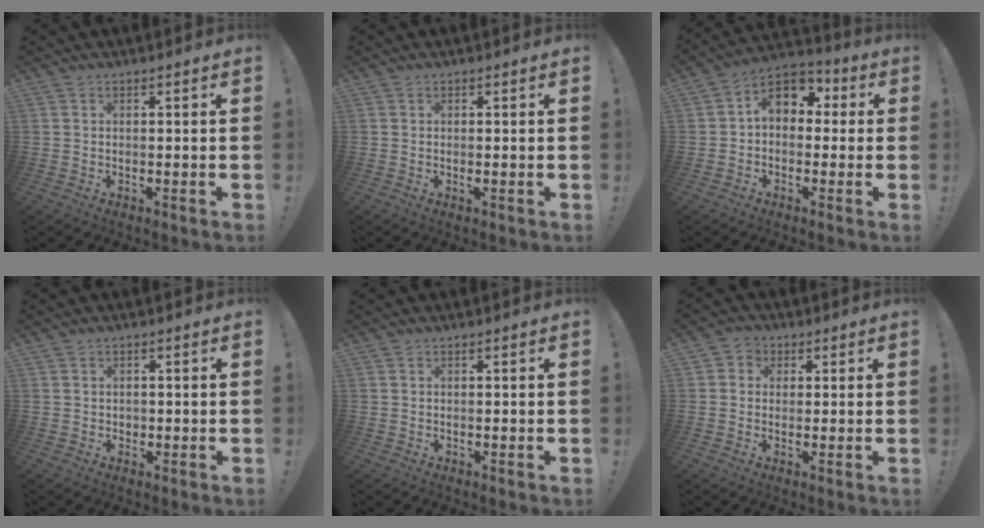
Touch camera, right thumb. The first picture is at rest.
{"total": 0.6, "force": [0.2, 0.0, 0.6], "torque": [-0.003, -0.004, 0.002]}
{"total": 8.5, "force": [1.3, 6.4, 5.4], "torque": [-0.085, 0.010, 0.031]}
{"total": 1.1, "force": [-0.2, 1.1, 0.3], "torque": [0.000, 0.001, -0.004]}
{"total": 0.0}
{"total": 3.3, "force": [0.2, 3.2, 1.0], "torque": [-0.007, 0.004, 0.003]}